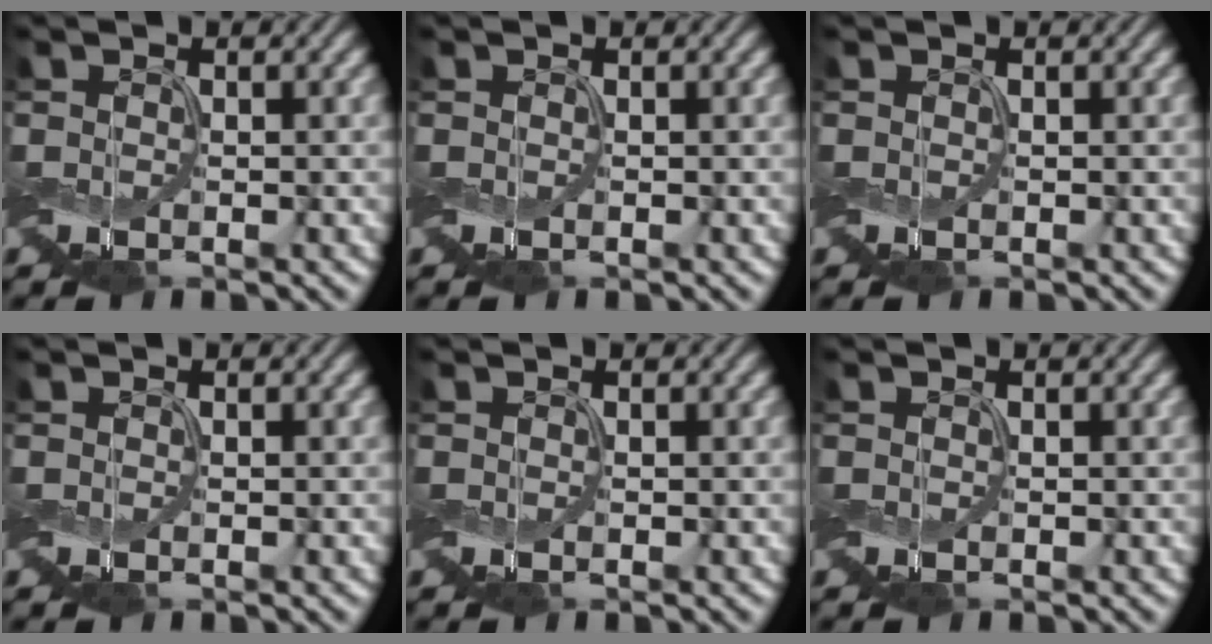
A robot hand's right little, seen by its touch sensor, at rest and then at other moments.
{"total": 0.0}
{"total": 0.0}
{"total": 0.0}
{"total": 0.0}
{"total": 0.0}